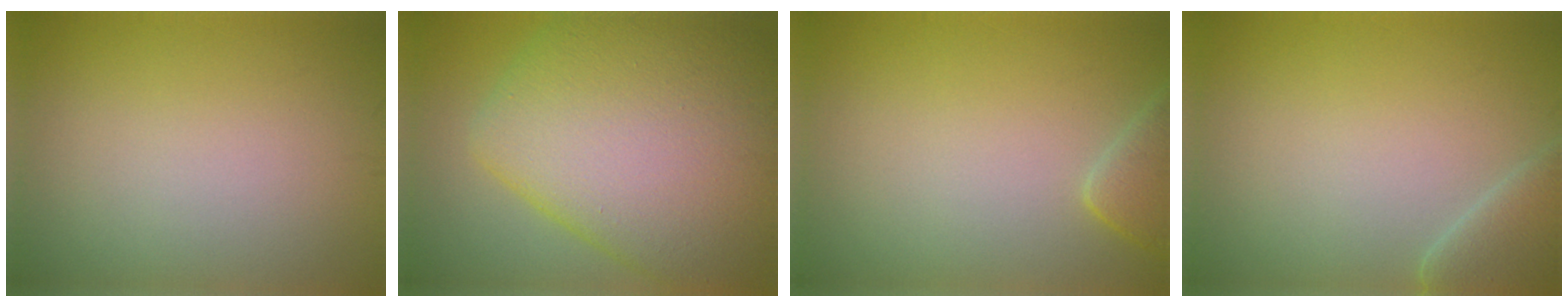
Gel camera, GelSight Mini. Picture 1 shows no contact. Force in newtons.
{"total": 13.6, "press": 13.6, "slide": 0.4}
{"total": 2.4, "press": 2.4, "slide": 0.3}
{"total": 3.8, "press": 3.8, "slide": 0.4}